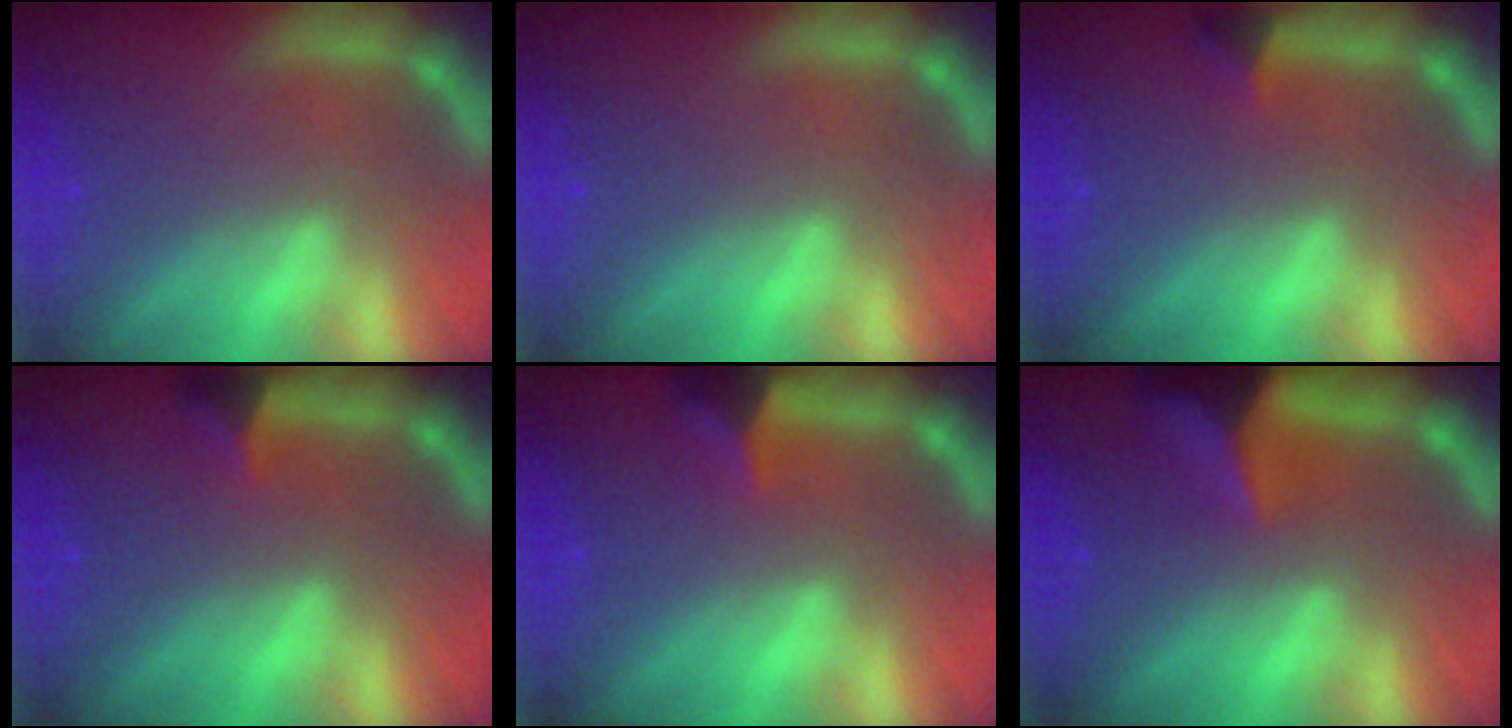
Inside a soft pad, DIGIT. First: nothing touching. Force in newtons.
{"total": 0.0}
{"total": 1.4}
{"total": 1.9}
{"total": 2.9}
{"total": 7.5}